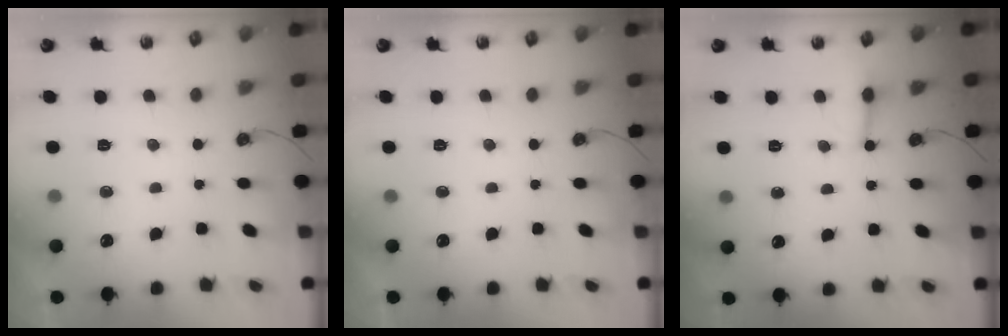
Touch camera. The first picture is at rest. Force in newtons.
{"total": 0.0}
{"total": 3.3, "press": 3.3, "slide": 0.2}